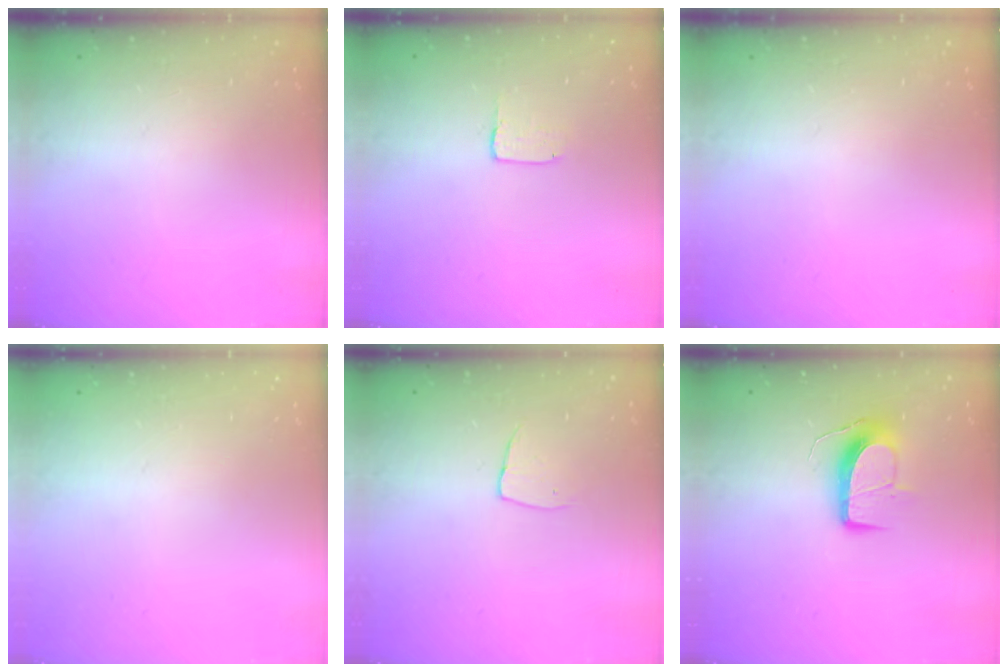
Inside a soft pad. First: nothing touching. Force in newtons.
{"total": 2.0, "press": 2.0, "slide": 0.0}
{"total": 0.0}
{"total": 0.0}
{"total": 5.2, "press": 5.2, "slide": 0.4}
{"total": 10.7, "press": 10.7, "slide": 0.4}